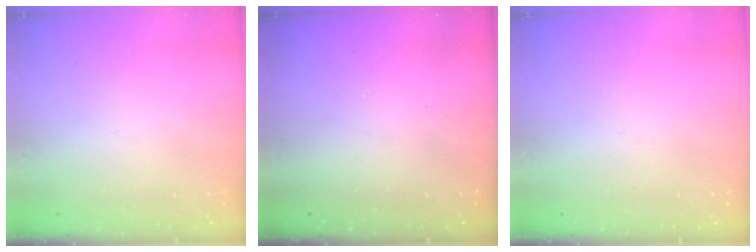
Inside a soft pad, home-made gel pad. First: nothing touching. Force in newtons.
{"total": 0.0}
{"total": 0.0}